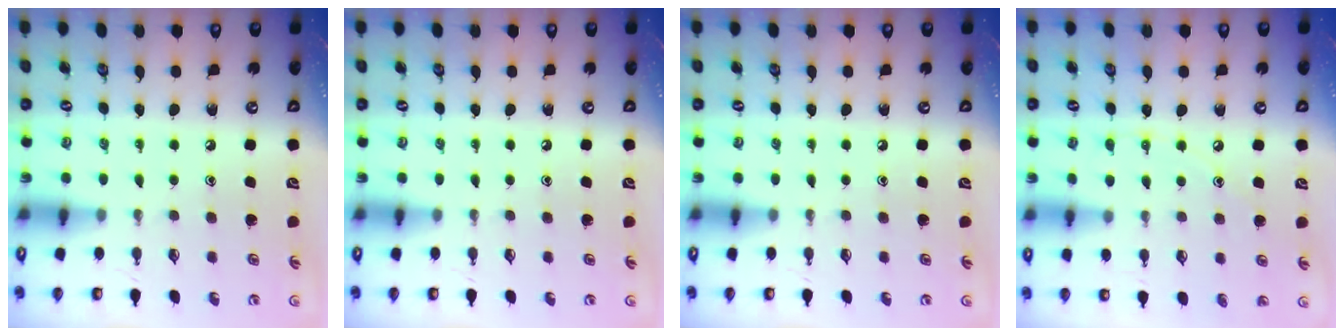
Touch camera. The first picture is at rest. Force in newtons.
{"total": 0.0}
{"total": 0.0}
{"total": 6.7, "press": 6.7, "slide": 0.7}